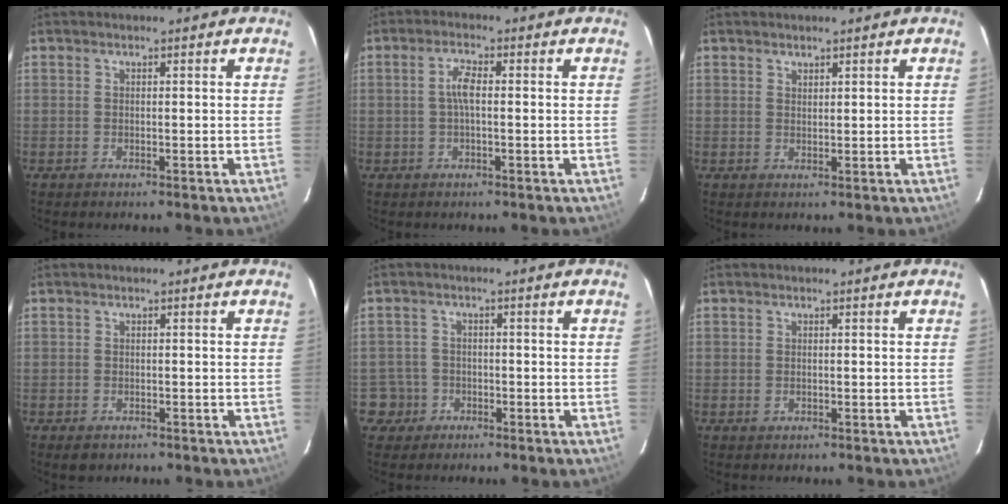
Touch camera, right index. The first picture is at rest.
{"total": 3.1, "force": [0.0, 0.9, 2.9], "torque": [-0.060, 0.006, 0.000]}
{"total": 1.0, "force": [0.9, 0.4, 0.2], "torque": [-0.004, 0.001, 0.017]}
{"total": 2.3, "force": [-1.3, 1.7, 0.8], "torque": [-0.018, -0.004, -0.016]}
{"total": 4.3, "force": [-1.7, 4.0, -0.3], "torque": [0.003, 0.024, -0.031]}
{"total": 0.8, "force": [-0.2, 0.7, 0.4], "torque": [-0.006, -0.001, -0.003]}